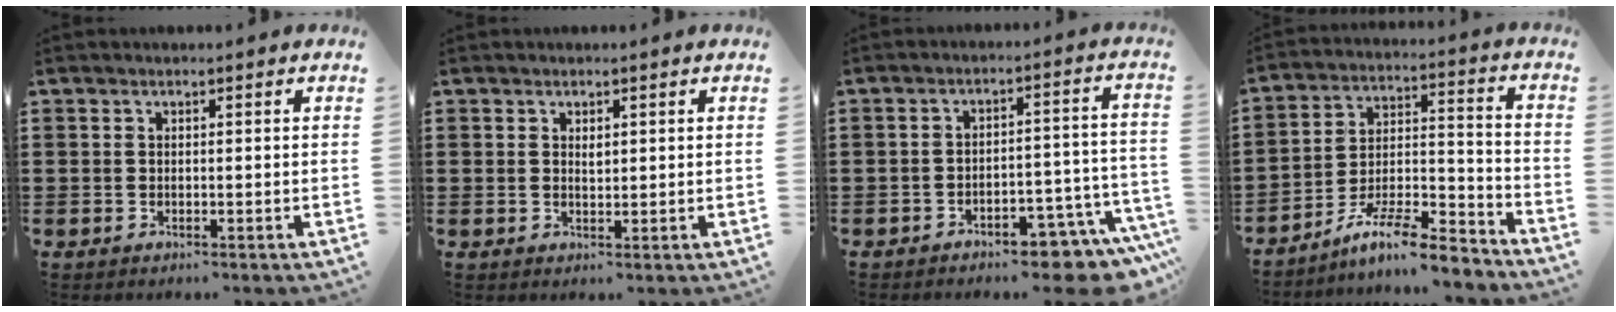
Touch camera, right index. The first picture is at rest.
{"total": 1.1, "force": [0.6, 0.5, 0.8], "torque": [-0.007, 0.001, 0.008]}
{"total": 6.4, "force": [-5.6, 1.1, 2.9], "torque": [-0.044, 0.004, -0.103]}
{"total": 10.4, "force": [-8.9, 1.5, 5.3], "torque": [-0.081, 0.024, -0.167]}